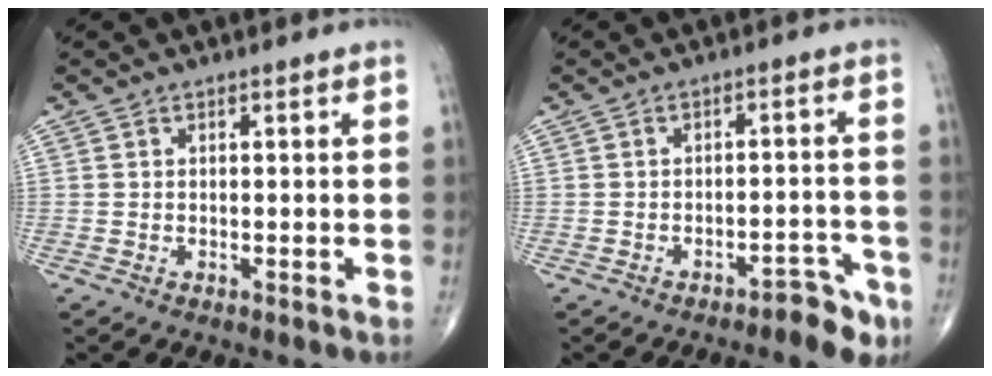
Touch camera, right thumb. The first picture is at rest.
{"total": 5.8, "force": [-4.1, 2.4, 3.4], "torque": [-0.029, 0.038, -0.051]}